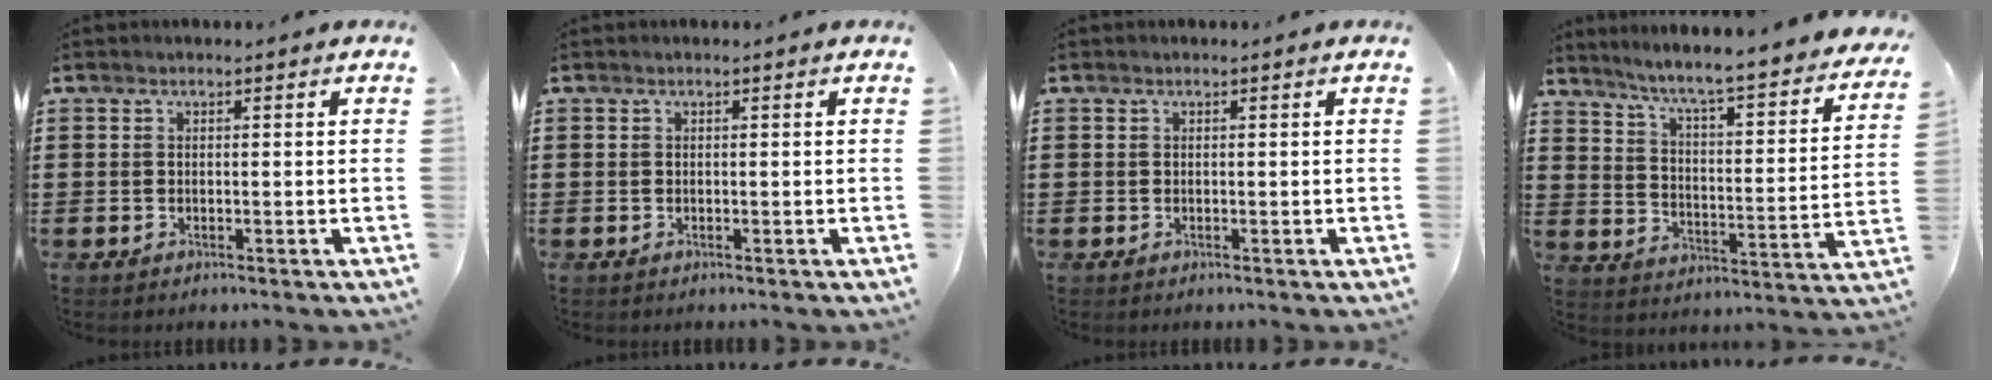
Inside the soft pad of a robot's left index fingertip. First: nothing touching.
{"total": 0.0}
{"total": 0.0}
{"total": 4.8, "force": [4.1, -0.8, 2.3], "torque": [-0.065, -0.048, 0.055]}